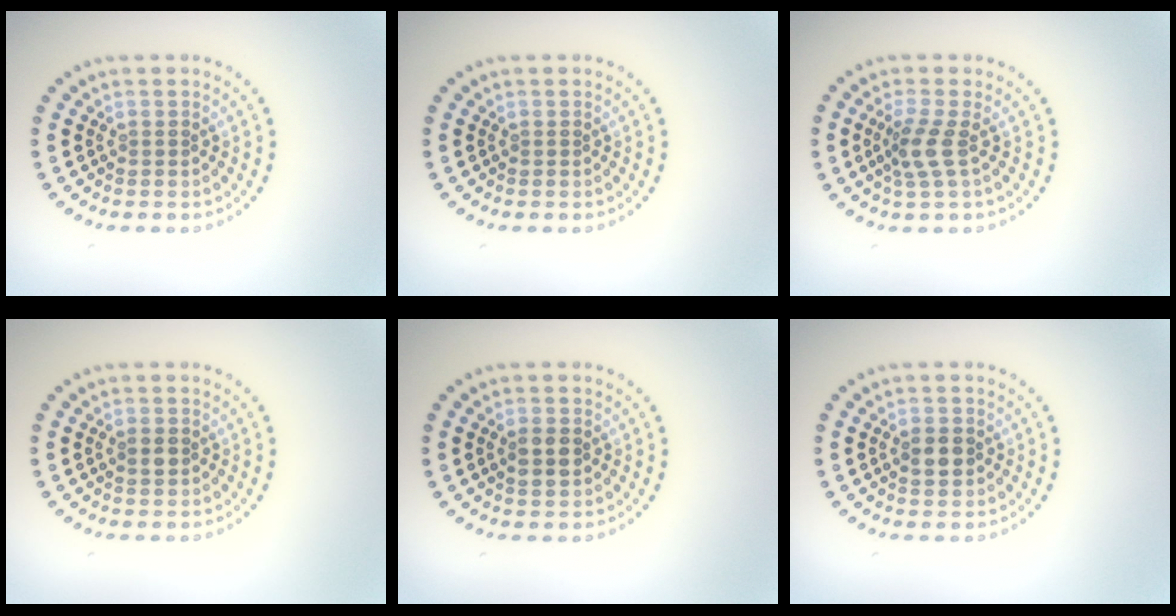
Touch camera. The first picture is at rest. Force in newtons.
{"total": 0.0}
{"total": 2.4, "press": 1.8, "slide": 1.6}
{"total": 1.5, "press": 1.5, "slide": 0.1}
{"total": 2.0, "press": 2.0, "slide": 0.1}
{"total": 2.4, "press": 2.4, "slide": 0.2}